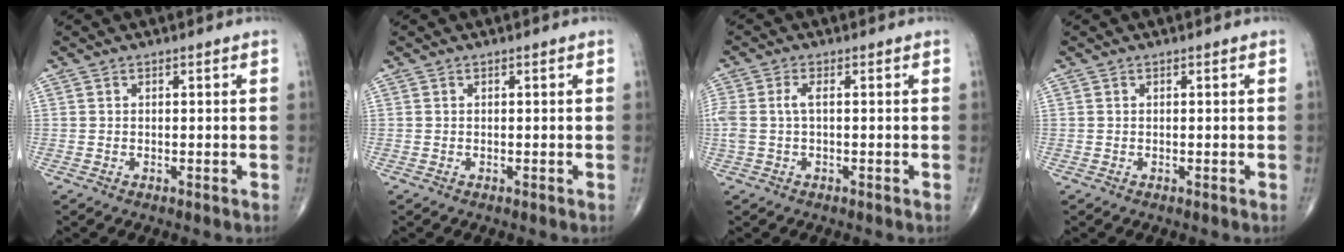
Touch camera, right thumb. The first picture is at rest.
{"total": 0.0}
{"total": 3.6, "force": [0.3, 1.4, 3.3], "torque": [-0.098, 0.013, 0.006]}
{"total": 0.0}